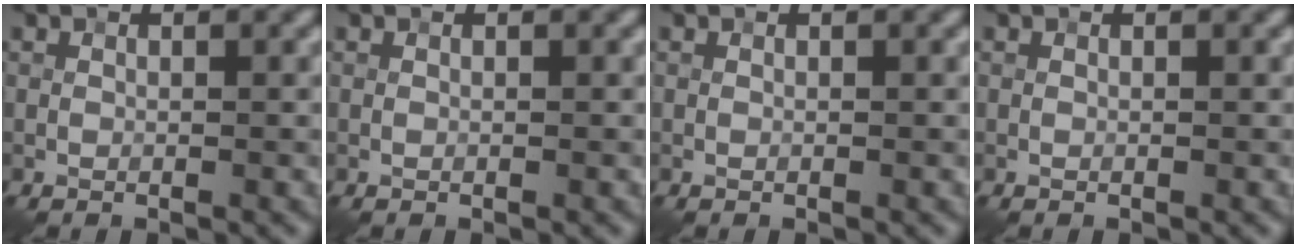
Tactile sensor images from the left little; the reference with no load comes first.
{"total": 0.0}
{"total": 0.0}
{"total": 0.0}